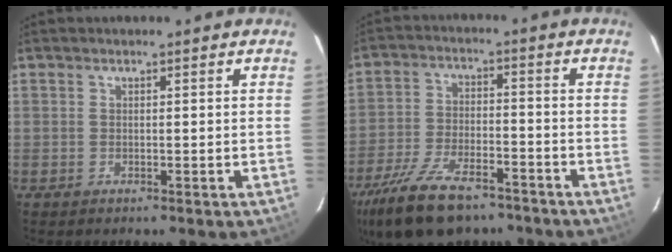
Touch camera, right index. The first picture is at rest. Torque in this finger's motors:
{"motor_torque": [1.18, -0.95, 0.69, 0.15]}